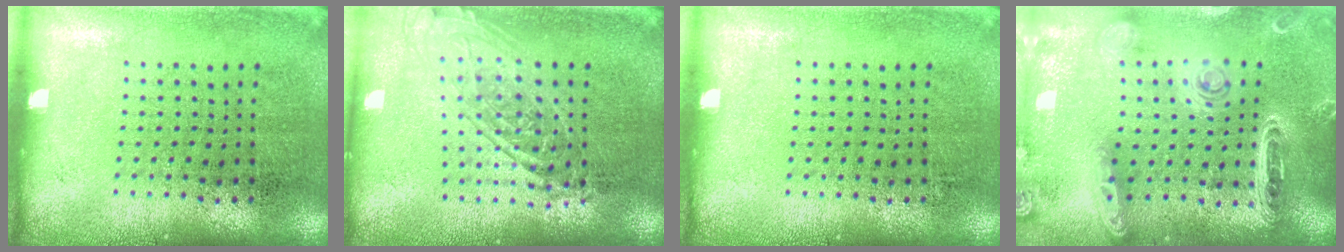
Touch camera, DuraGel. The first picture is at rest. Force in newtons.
{"total": 1.7, "press": 1.3, "slide": 1.1}
{"total": 0.0}
{"total": 1.9, "press": 1.9, "slide": 0.4}